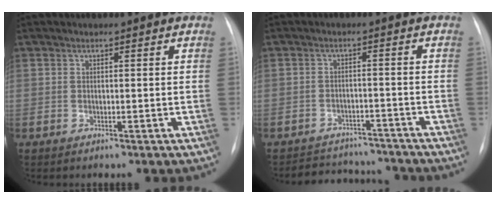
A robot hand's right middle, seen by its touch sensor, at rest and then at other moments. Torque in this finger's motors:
{"motor_torque": [0.43, -0.71, -0.05, 0.00]}